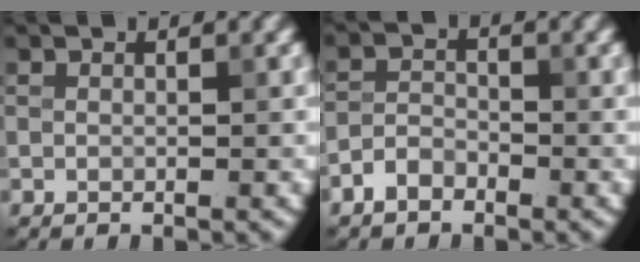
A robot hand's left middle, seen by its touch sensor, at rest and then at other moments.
{"total": 2.1, "force": [-1.5, 1.2, 0.9], "torque": [-0.014, 0.006, -0.034]}